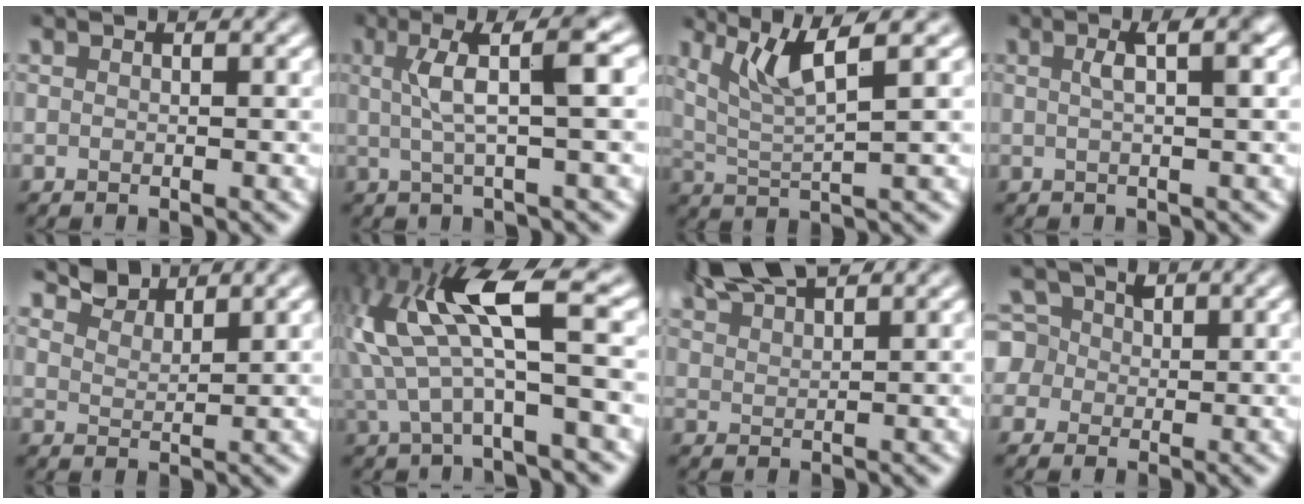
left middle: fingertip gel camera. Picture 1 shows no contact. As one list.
[{"total": 5.4, "force": [1.1, 0.9, 5.2], "torque": [-0.079, 0.016, 0.017]}, {"total": 4.9, "force": [2.7, 0.8, 4.0], "torque": [-0.071, 0.004, 0.052]}, {"total": 3.0, "force": [0.7, 0.7, 2.8], "torque": [-0.035, 0.016, 0.005]}, {"total": 2.7, "force": [2.6, 0.6, 0.5], "torque": [-0.009, 0.001, 0.048]}, {"total": 8.3, "force": [2.3, 2.3, 7.7], "torque": [-0.168, 0.007, 0.043]}, {"total": 4.6, "force": [4.1, 0.9, 2.0], "torque": [-0.032, 0.014, 0.076]}, {"total": 5.2, "force": [1.4, 4.7, 1.8], "torque": [-0.042, 0.034, 0.001]}]